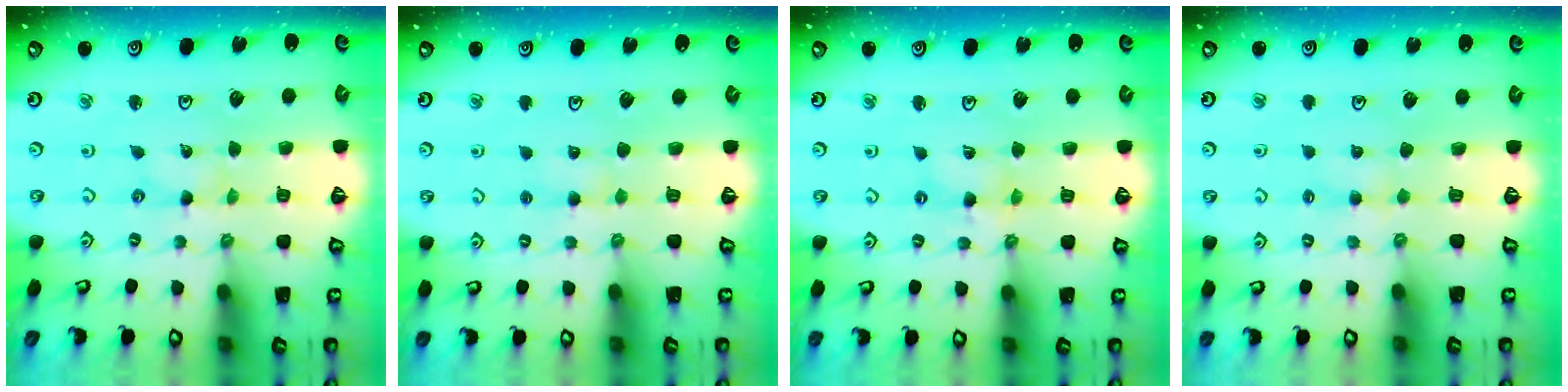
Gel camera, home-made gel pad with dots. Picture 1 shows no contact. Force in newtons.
{"total": 3.0, "press": 3.0, "slide": 0.3}
{"total": 2.6, "press": 2.6, "slide": 0.4}
{"total": 1.6, "press": 1.5, "slide": 0.4}